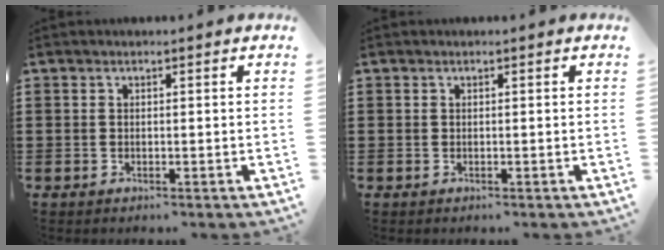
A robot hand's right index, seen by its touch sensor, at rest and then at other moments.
{"total": 0.0}